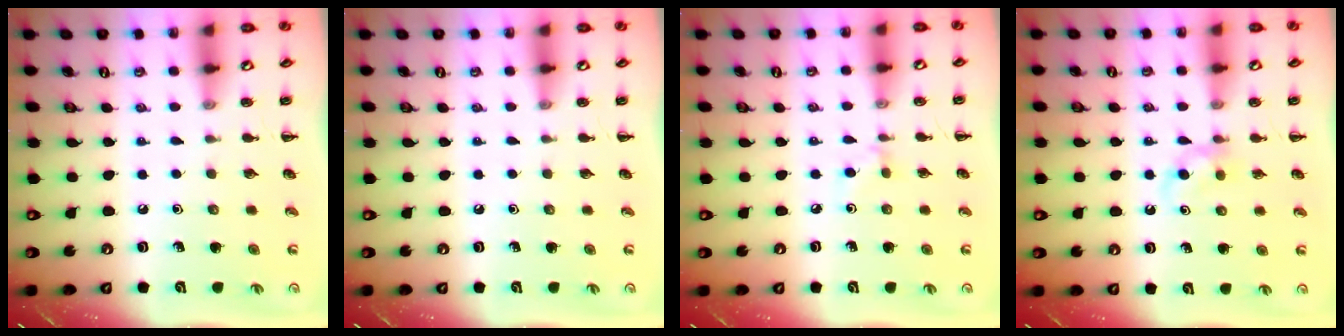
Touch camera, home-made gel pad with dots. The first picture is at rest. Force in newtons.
{"total": 0.0}
{"total": 3.7, "press": 3.5, "slide": 1.4}
{"total": 4.2, "press": 3.9, "slide": 1.4}